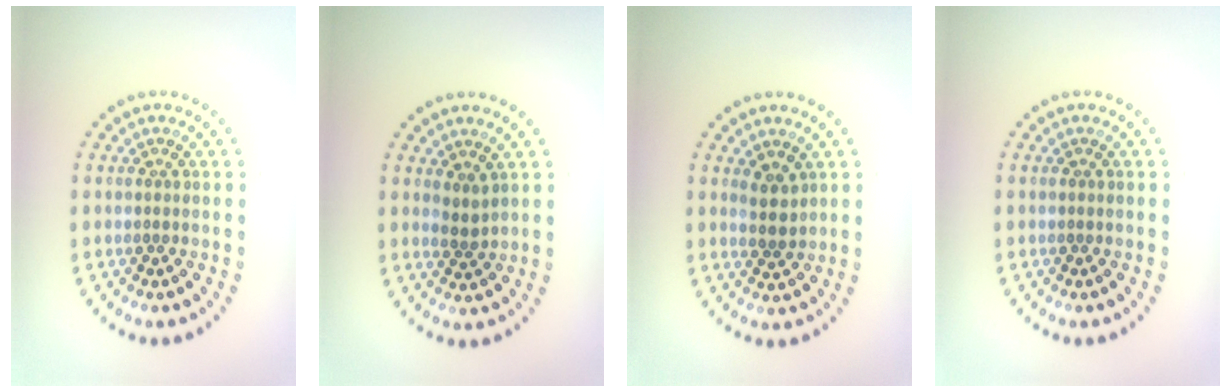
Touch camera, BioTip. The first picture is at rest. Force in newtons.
{"total": 1.1, "press": 0.7, "slide": 0.8}
{"total": 1.8, "press": 1.4, "slide": 1.1}
{"total": 0.0}